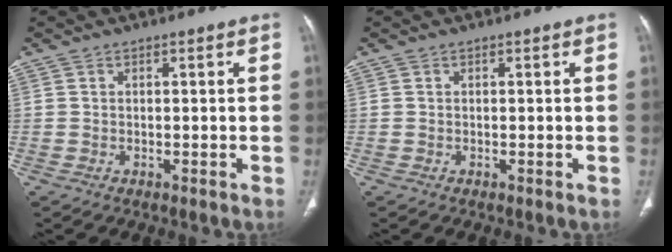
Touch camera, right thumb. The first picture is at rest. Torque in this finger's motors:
{"motor_torque": [0.06, 0.07, -0.21, 0.07, 0.03]}